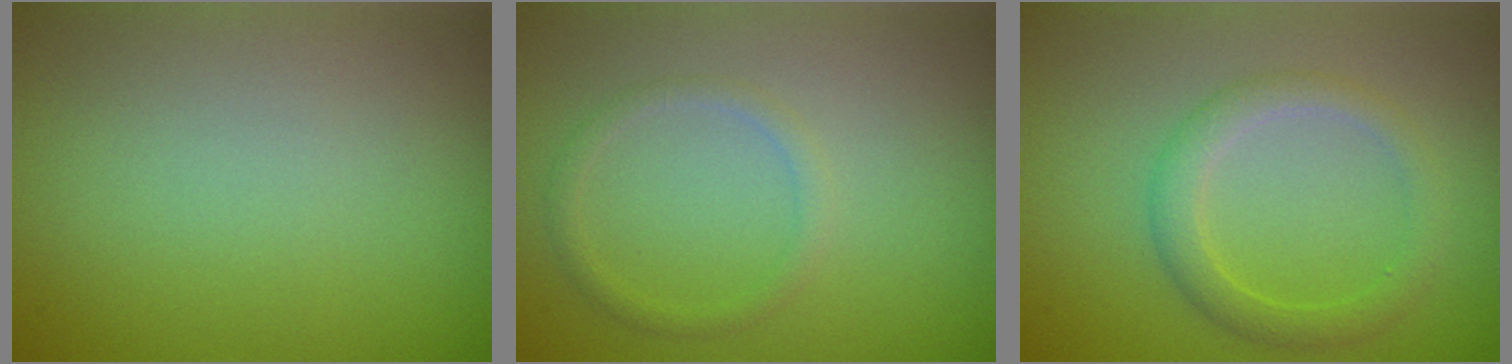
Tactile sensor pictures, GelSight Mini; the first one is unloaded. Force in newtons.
{"total": 1.2, "press": 1.2, "slide": 0.0}
{"total": 2.6, "press": 2.6, "slide": 0.1}